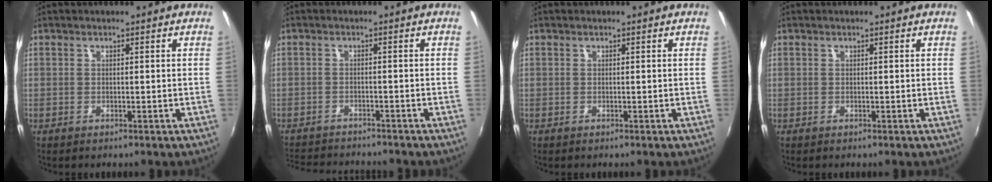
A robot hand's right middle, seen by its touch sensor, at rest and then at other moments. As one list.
[{"total": 9.7, "force": [-9.0, 2.1, 2.9], "torque": [-0.081, -0.010, -0.142]}, {"total": 0.0}, {"total": 0.0}]